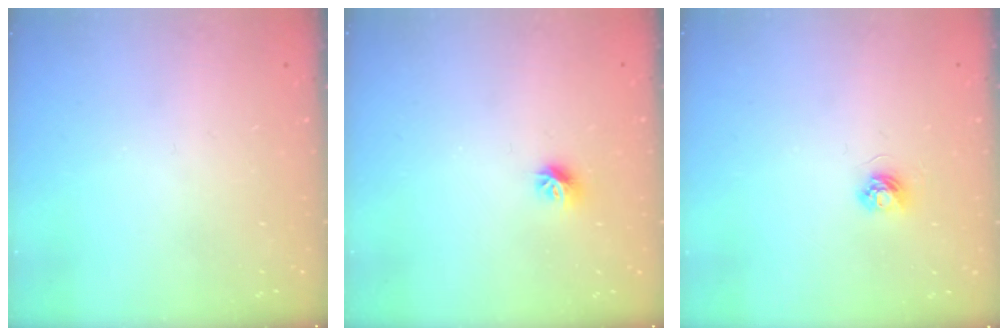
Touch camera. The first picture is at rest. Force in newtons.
{"total": 7.4, "press": 7.4, "slide": 0.7}
{"total": 3.6, "press": 3.6, "slide": 0.5}